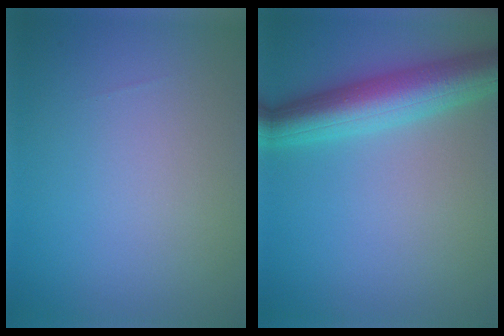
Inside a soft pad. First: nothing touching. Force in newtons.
{"total": 6.7, "press": 6.7, "slide": 0.3}